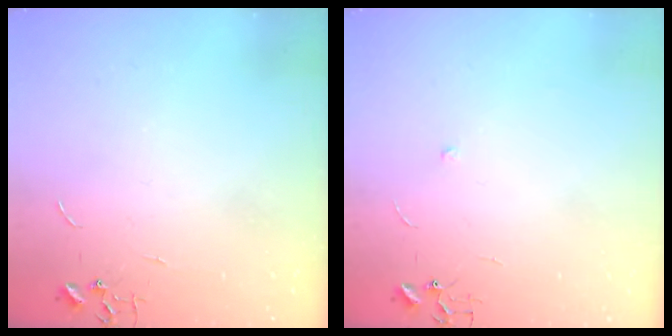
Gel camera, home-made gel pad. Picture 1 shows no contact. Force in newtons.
{"total": 4.3, "press": 4.2, "slide": 1.3}